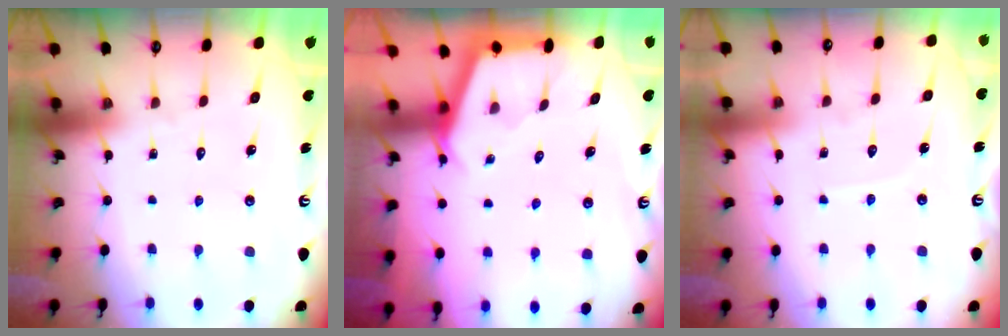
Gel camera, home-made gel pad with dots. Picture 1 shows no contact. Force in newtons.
{"total": 2.8, "press": 2.8, "slide": 0.3}
{"total": 3.1, "press": 3.1, "slide": 0.3}